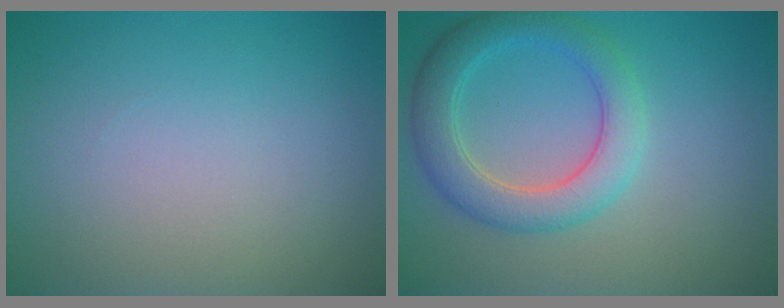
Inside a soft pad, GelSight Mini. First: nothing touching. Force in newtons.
{"total": 4.6, "press": 4.6, "slide": 0.3}